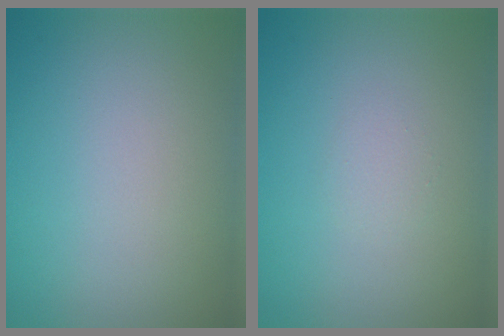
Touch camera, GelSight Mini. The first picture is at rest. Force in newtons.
{"total": 0.7, "press": 0.7, "slide": 0.1}